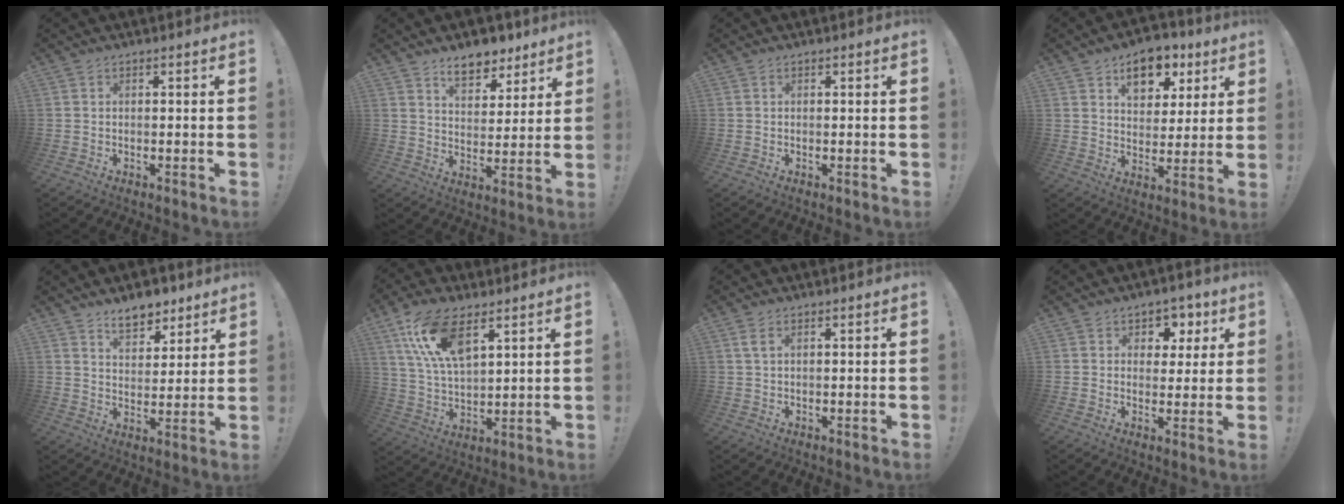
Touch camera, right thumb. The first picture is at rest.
{"total": 10.3, "force": [7.5, 5.7, 4.3], "torque": [-0.054, -0.047, 0.138]}
{"total": 0.0}
{"total": 11.4, "force": [6.5, 7.3, 5.8], "torque": [-0.074, -0.033, 0.118]}
{"total": 9.3, "force": [6.9, 5.0, 3.6], "torque": [-0.046, -0.041, 0.128]}
{"total": 15.4, "force": [8.3, 6.8, 11.0], "torque": [-0.224, -0.025, 0.151]}
{"total": 2.6, "force": [1.2, 1.1, 2.0], "torque": [-0.040, 0.001, 0.021]}
{"total": 6.1, "force": [2.4, 5.5, 1.2], "torque": [-0.005, -0.016, 0.046]}